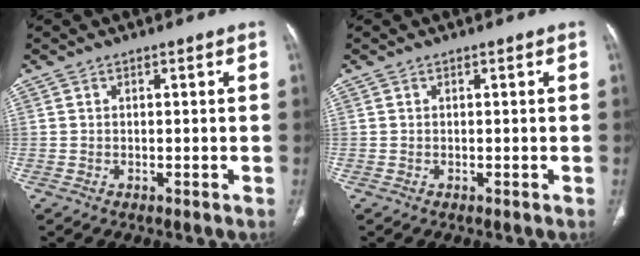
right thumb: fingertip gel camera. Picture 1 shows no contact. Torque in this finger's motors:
{"motor_torque": [0.06, 0.06, -0.01, -0.01, 0.00]}